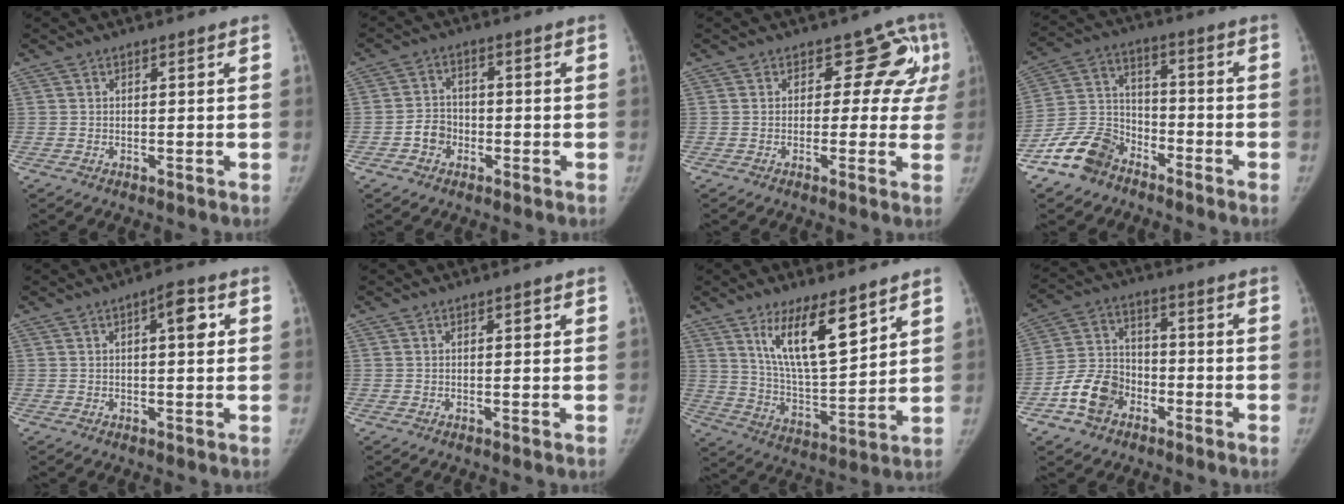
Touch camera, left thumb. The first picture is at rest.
{"total": 4.6, "force": [-1.9, 3.9, 1.5], "torque": [-0.009, 0.019, -0.039]}
{"total": 7.1, "force": [2.1, 5.6, 4.0], "torque": [0.014, 0.004, 0.011]}
{"total": 11.7, "force": [-8.2, 7.2, 4.0], "torque": [-0.069, 0.058, -0.165]}
{"total": 5.0, "force": [1.3, 1.6, 4.5], "torque": [-0.057, 0.005, 0.015]}
{"total": 0.7, "force": [0.2, 0.4, 0.5], "torque": [-0.002, 0.001, 0.003]}
{"total": 13.9, "force": [8.0, 4.4, 10.5], "torque": [-0.158, -0.054, 0.152]}
{"total": 10.5, "force": [-5.1, 7.8, 4.9], "torque": [-0.074, 0.034, -0.099]}